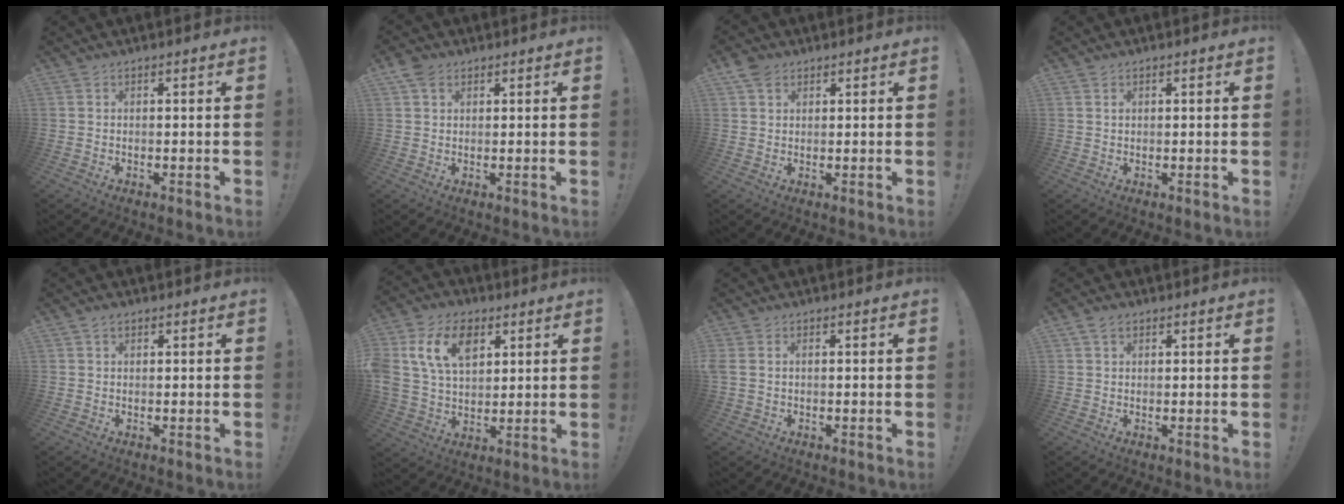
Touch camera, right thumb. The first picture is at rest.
{"total": 3.9, "force": [2.0, 2.8, 1.8], "torque": [-0.029, -0.004, 0.037]}
{"total": 4.2, "force": [2.3, 3.0, 1.7], "torque": [-0.028, -0.006, 0.044]}
{"total": 0.7, "force": [0.4, 0.5, 0.1], "torque": [0.000, -0.001, 0.008]}
{"total": 1.2, "force": [0.8, 0.7, 0.6], "torque": [-0.008, 0.000, 0.014]}
{"total": 15.7, "force": [6.5, 10.8, 9.4], "torque": [-0.165, -0.013, 0.123]}
{"total": 2.0, "force": [0.5, 1.4, 1.3], "torque": [-0.033, 0.008, 0.012]}
{"total": 2.4, "force": [1.3, 1.6, 1.3], "torque": [-0.023, 0.001, 0.025]}